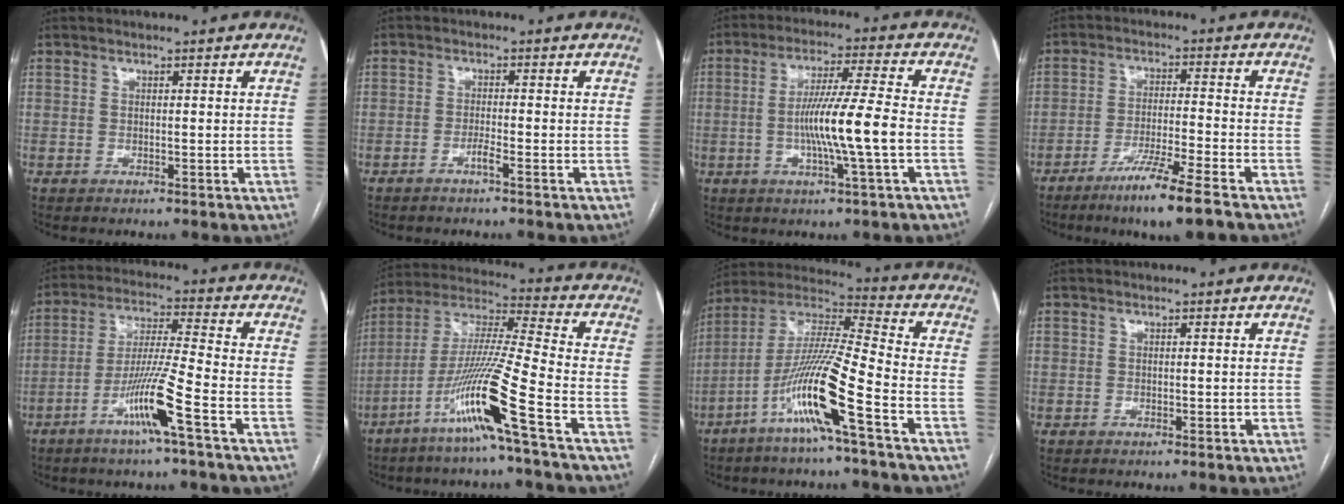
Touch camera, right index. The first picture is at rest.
{"total": 1.6, "force": [-1.1, -0.2, 1.2], "torque": [-0.023, 0.001, -0.022]}
{"total": 10.6, "force": [-2.0, -0.8, 10.4], "torque": [-0.189, -0.003, -0.040]}
{"total": 8.7, "force": [-6.0, -0.8, 6.3], "torque": [-0.113, -0.026, -0.111]}
{"total": 10.3, "force": [-5.2, -1.1, 8.9], "torque": [-0.174, -0.007, -0.103]}
{"total": 15.4, "force": [-7.7, -1.9, 13.2], "torque": [-0.269, -0.020, -0.151]}
{"total": 14.7, "force": [-6.9, -0.8, 12.9], "torque": [-0.261, -0.008, -0.138]}
{"total": 0.0}